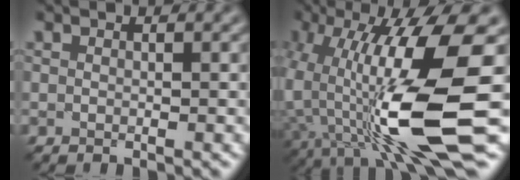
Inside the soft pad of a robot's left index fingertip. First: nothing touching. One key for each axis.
{"total": 12.5, "fx": -1.7, "fy": 2.8, "fz": 12.1, "tx": -0.224, "ty": -0.006, "tz": -0.027}